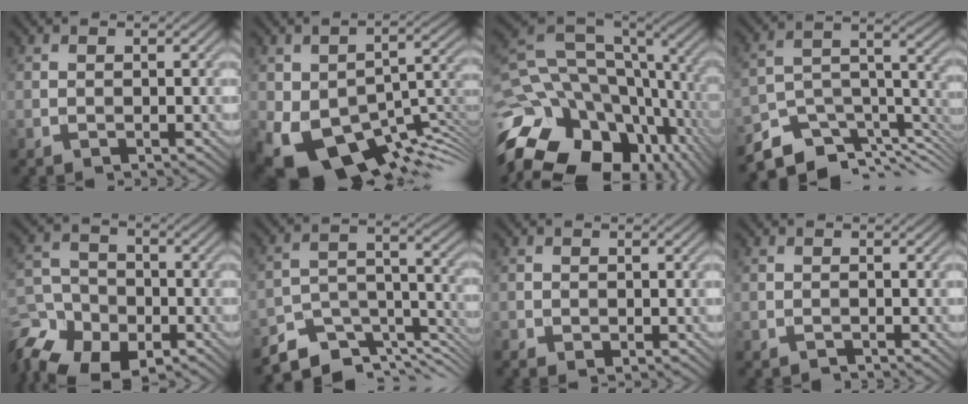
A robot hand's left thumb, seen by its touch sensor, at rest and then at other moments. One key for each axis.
{"total": 15.7, "fx": -7.3, "fy": 8.7, "fz": 10.9, "tx": -0.198, "ty": -0.038, "tz": -0.106}
{"total": 22.7, "fx": -10.8, "fy": 16.3, "fz": 11.6, "tx": -0.223, "ty": -0.048, "tz": -0.162}
{"total": 11.1, "fx": -8.9, "fy": 4.1, "fz": 5.1, "tx": -0.105, "ty": -0.011, "tz": -0.150}
{"total": 15.0, "fx": -9.6, "fy": 10.1, "fz": 5.6, "tx": -0.140, "ty": -0.059, "tz": -0.153}
{"total": 9.7, "fx": -8.2, "fy": 3.5, "fz": 3.8, "tx": -0.078, "ty": -0.010, "tz": -0.147}
{"total": 1.0, "fx": -0.4, "fy": 0.7, "fz": 0.5, "tx": -0.011, "ty": -0.006, "tz": -0.006}
{"total": 0.7, "fx": -0.6, "fy": 0.1, "fz": 0.0, "tx": 0.001, "ty": -0.002, "tz": -0.013}